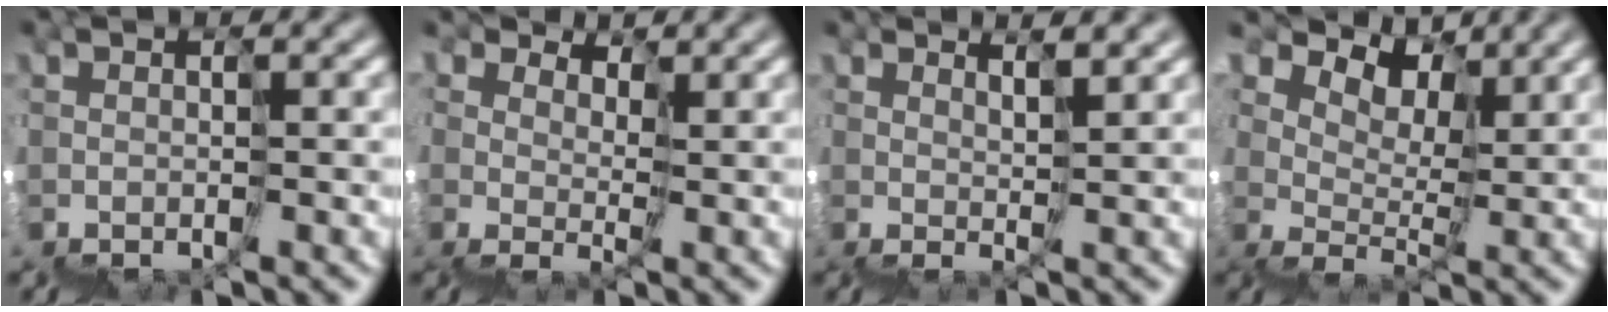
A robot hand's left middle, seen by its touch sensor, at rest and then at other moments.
{"total": 3.1, "force": [2.8, 1.2, 0.0], "torque": [0.009, 0.014, 0.060]}
{"total": 4.2, "force": [3.2, 1.3, 2.5], "torque": [-0.010, 0.031, 0.055]}
{"total": 4.9, "force": [4.7, 0.6, -1.2], "torque": [0.027, 0.020, 0.077]}